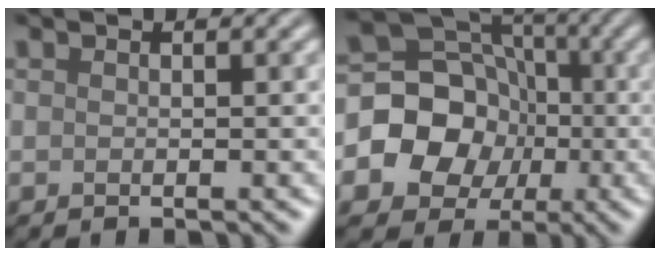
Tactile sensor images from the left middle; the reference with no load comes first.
{"total": 9.3, "force": [-1.4, 8.2, 4.3], "torque": [-0.060, 0.008, -0.051]}